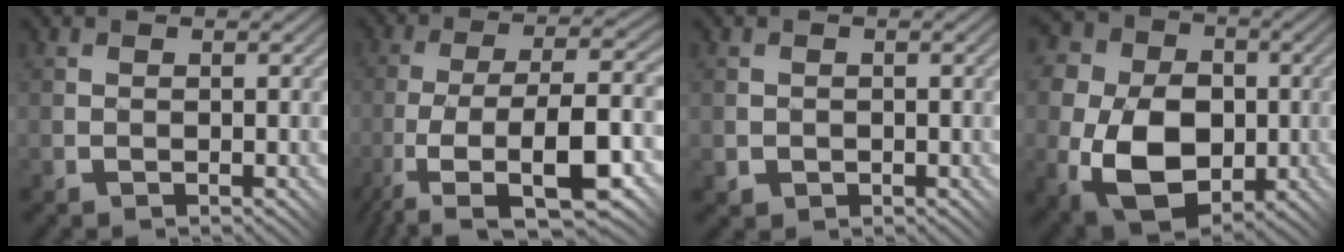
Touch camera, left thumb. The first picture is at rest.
{"total": 12.1, "force": [-5.8, 3.3, 10.1], "torque": [-0.188, -0.001, -0.100]}
{"total": 1.2, "force": [-0.2, 1.1, 0.2], "torque": [-0.005, -0.004, -0.002]}
{"total": 15.3, "force": [-3.1, 11.7, 9.4], "torque": [-0.192, -0.027, -0.064]}